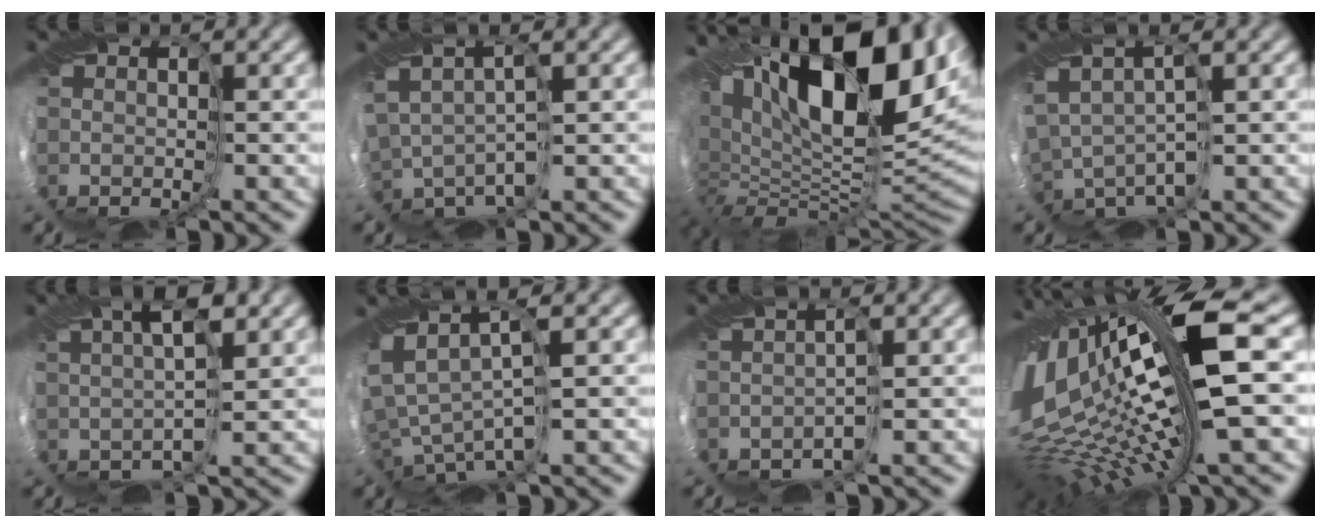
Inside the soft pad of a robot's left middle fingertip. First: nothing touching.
{"total": 0.8, "force": [0.6, 0.3, 0.4], "torque": [-0.044, 0.017, 0.028]}
{"total": 18.0, "force": [5.7, 9.2, 14.3], "torque": [-0.277, 0.029, 0.113]}
{"total": 1.6, "force": [0.2, 1.0, 1.2], "torque": [-0.061, 0.011, 0.021]}
{"total": 2.2, "force": [1.3, -0.2, 1.7], "torque": [-0.032, 0.025, 0.018]}
{"total": 2.5, "force": [0.5, 0.6, 2.4], "torque": [-0.072, 0.007, 0.017]}
{"total": 1.0, "force": [-1.0, -0.2, 0.0], "torque": [-0.013, 0.001, -0.015]}
{"total": 15.5, "force": [1.7, 4.3, 14.8], "torque": [-0.283, -0.023, 0.059]}